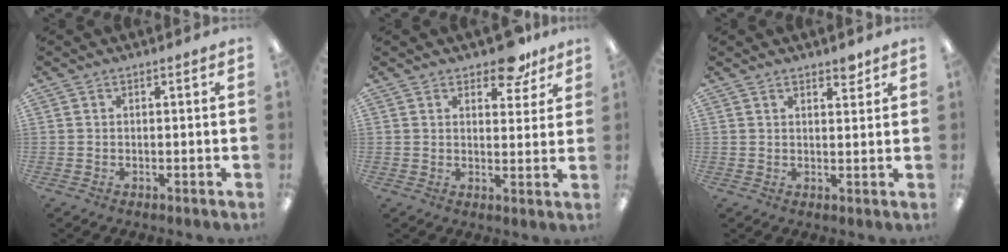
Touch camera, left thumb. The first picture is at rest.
{"total": 8.3, "force": [5.9, 3.9, 4.3], "torque": [-0.042, -0.029, 0.099]}
{"total": 2.7, "force": [2.3, 0.8, 1.2], "torque": [-0.009, -0.011, 0.038]}